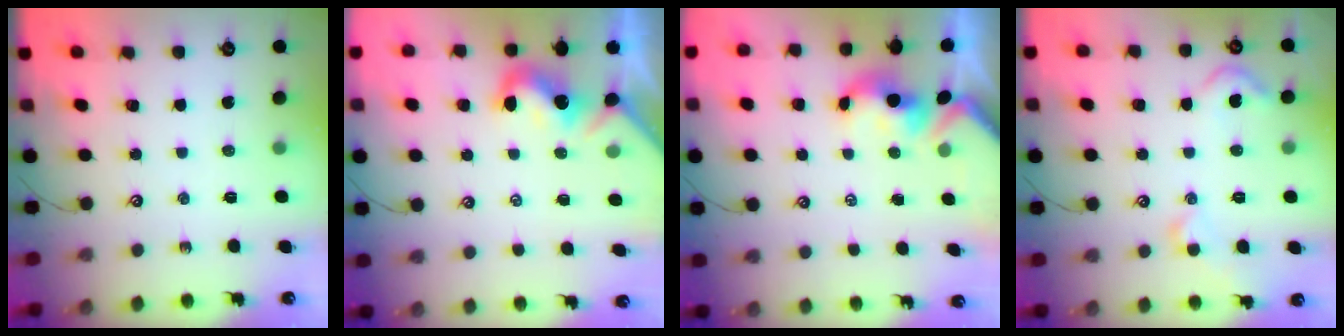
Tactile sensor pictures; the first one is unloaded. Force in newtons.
{"total": 0.0}
{"total": 1.6, "press": 1.5, "slide": 0.7}
{"total": 4.2, "press": 4.2, "slide": 0.3}